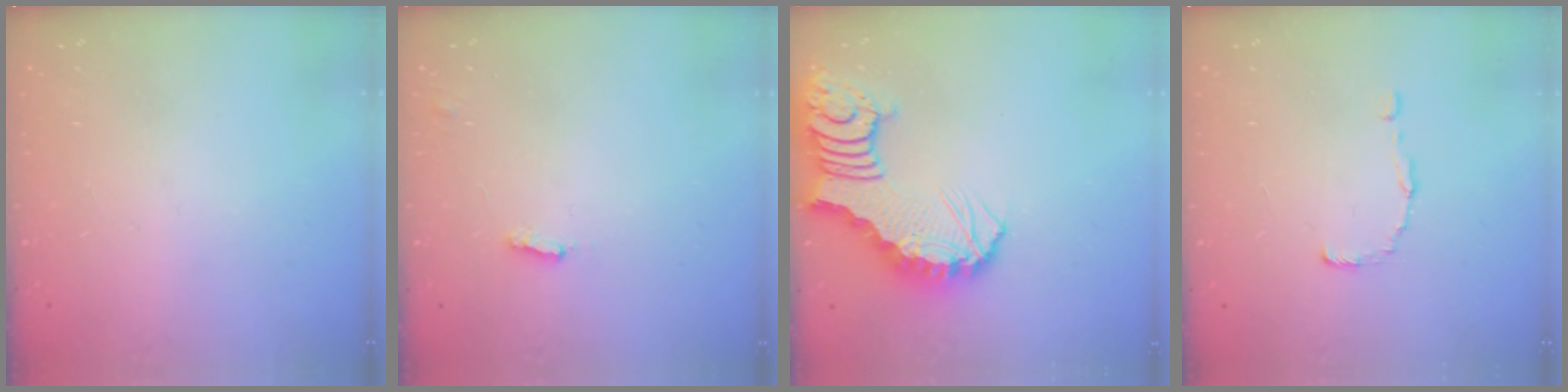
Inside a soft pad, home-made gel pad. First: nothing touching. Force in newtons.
{"total": 1.9, "press": 1.9, "slide": 0.2}
{"total": 10.7, "press": 10.7, "slide": 1.3}
{"total": 0.6, "press": 0.6, "slide": 0.0}